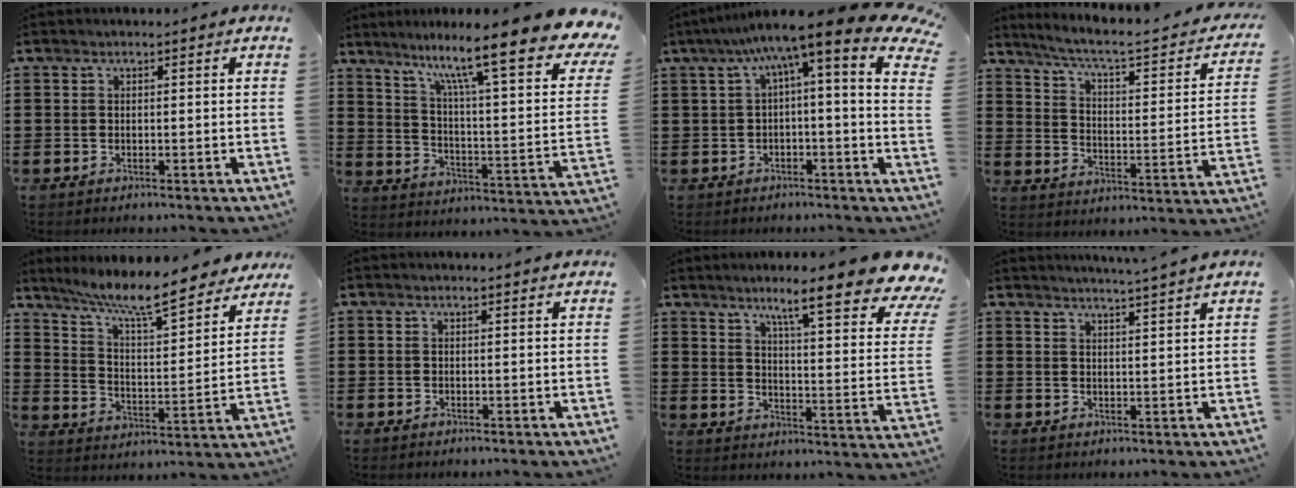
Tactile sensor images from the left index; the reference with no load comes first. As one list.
[{"total": 13.5, "force": [10.2, 0.8, 8.9], "torque": [-0.173, -0.078, 0.160]}, {"total": 7.9, "force": [3.9, 0.4, 6.9], "torque": [-0.138, -0.034, 0.059]}, {"total": 4.5, "force": [3.4, 0.2, 3.0], "torque": [-0.077, -0.032, 0.045]}, {"total": 9.8, "force": [8.4, 0.1, 5.0], "torque": [-0.116, -0.049, 0.140]}, {"total": 0.7, "force": [0.7, -0.1, 0.1], "torque": [-0.004, -0.002, 0.014]}, {"total": 12.0, "force": [8.5, 0.6, 8.4], "torque": [-0.146, -0.058, 0.128]}, {"total": 3.1, "force": [3.0, -0.9, 0.4], "torque": [-0.016, -0.014, 0.054]}]